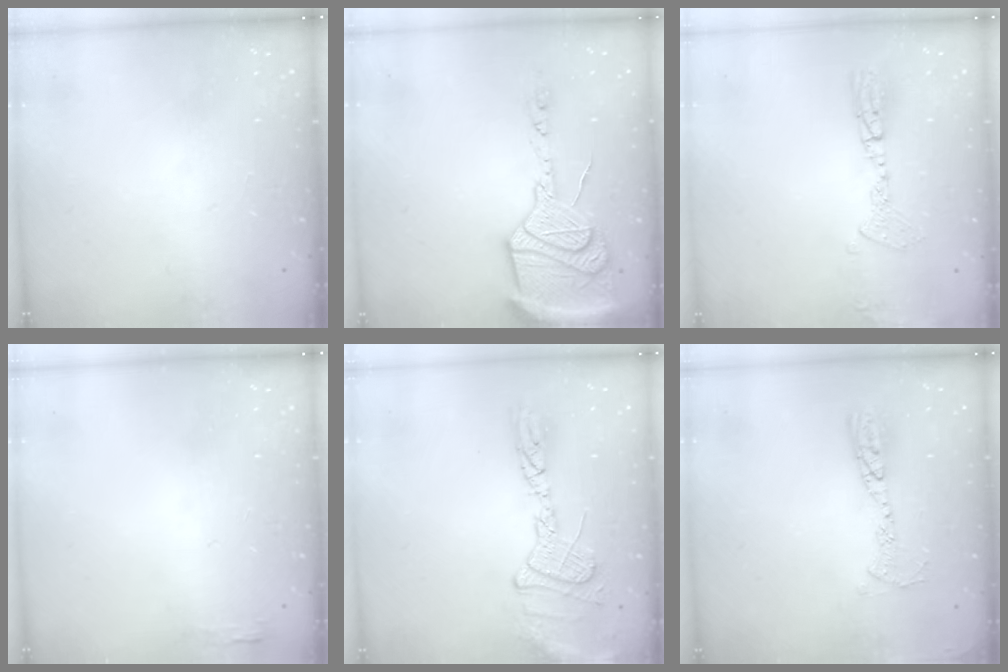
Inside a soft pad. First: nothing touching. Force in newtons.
{"total": 23.1, "press": 22.5, "slide": 4.9}
{"total": 10.0, "press": 9.7, "slide": 2.6}
{"total": 2.7, "press": 2.6, "slide": 0.8}
{"total": 15.6, "press": 15.6, "slide": 1.3}
{"total": 10.6, "press": 10.6, "slide": 0.9}